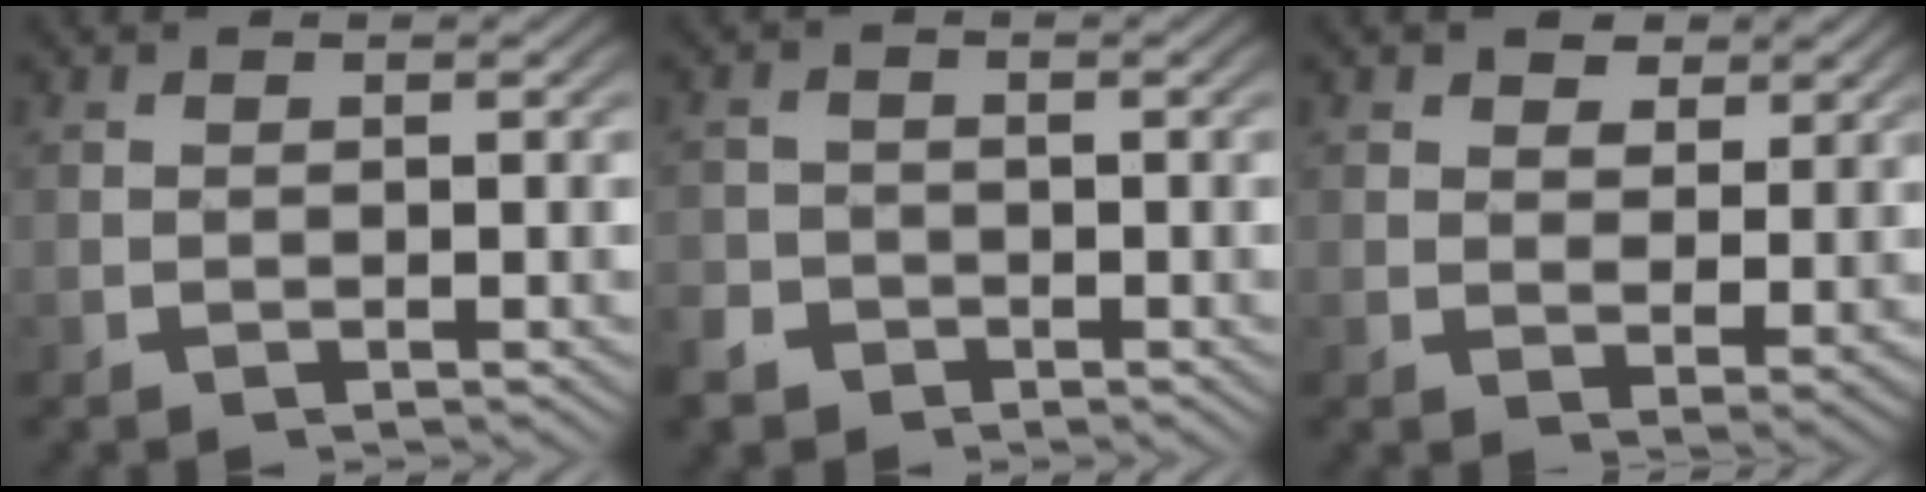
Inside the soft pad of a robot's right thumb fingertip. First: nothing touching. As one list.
[{"total": 2.9, "force": [-2.2, 1.9, 0.3], "torque": [-0.003, -0.016, -0.038]}, {"total": 4.1, "force": [2.1, 2.8, 2.2], "torque": [-0.034, -0.021, 0.044]}]